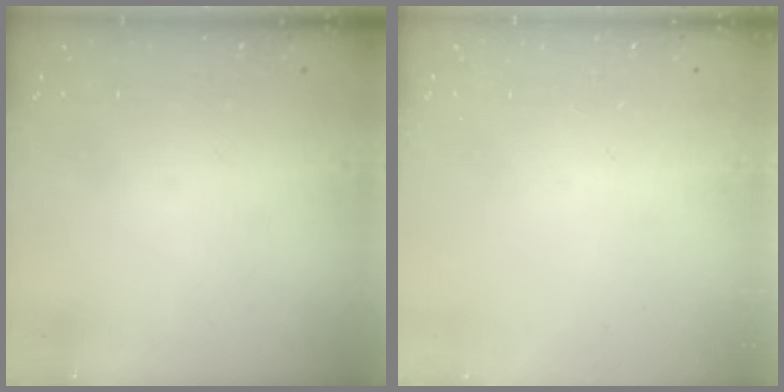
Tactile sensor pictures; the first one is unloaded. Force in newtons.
{"total": 0.0}